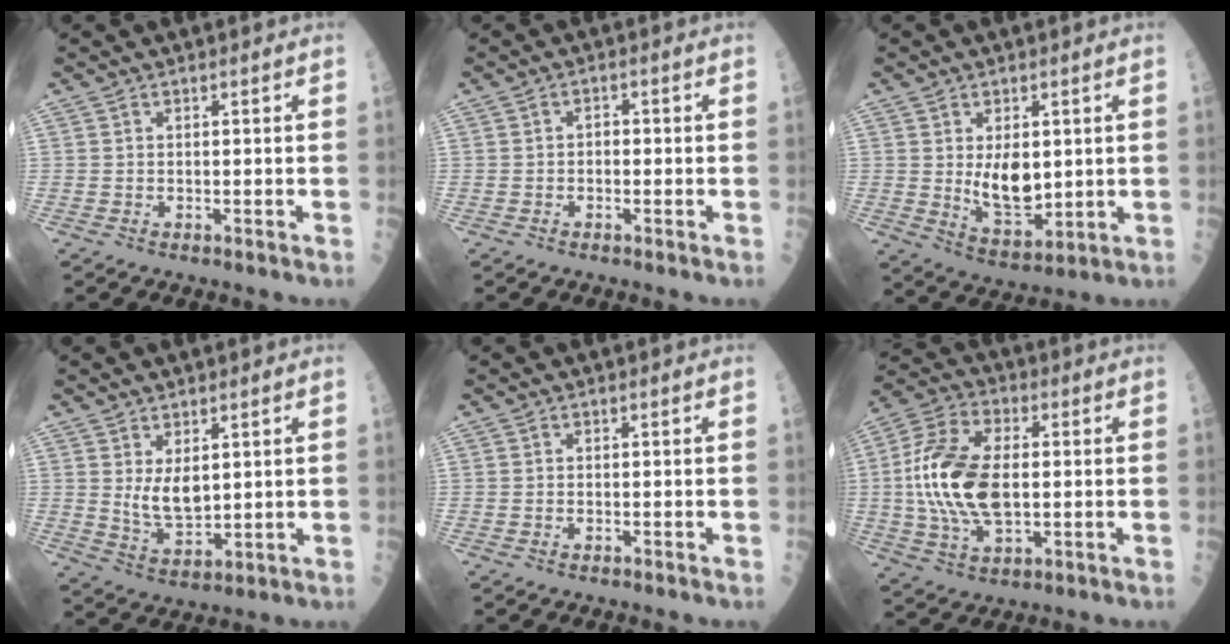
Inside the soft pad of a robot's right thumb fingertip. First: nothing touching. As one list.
[{"total": 1.4, "force": [-0.4, 1.0, 0.8], "torque": [-0.001, 0.005, -0.012]}, {"total": 9.0, "force": [1.0, 5.2, 7.3], "torque": [-0.096, -0.022, 0.034]}, {"total": 6.1, "force": [1.7, 3.2, 4.9], "torque": [-0.075, -0.024, 0.043]}, {"total": 0.0}, {"total": 17.3, "force": [0.1, 9.2, 14.7], "torque": [-0.299, 0.007, 0.000]}]